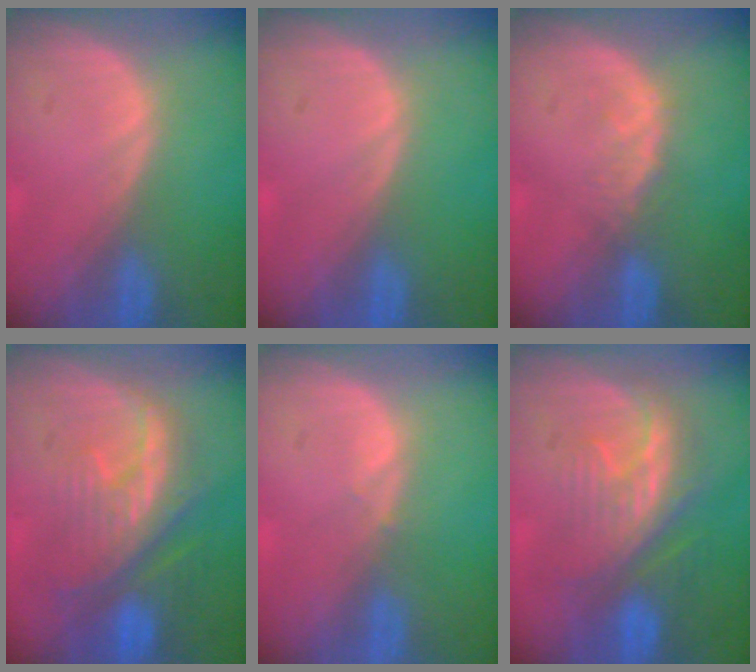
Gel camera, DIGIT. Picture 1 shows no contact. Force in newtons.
{"total": 0.0}
{"total": 1.9, "press": 1.9, "slide": 0.3}
{"total": 10.1, "press": 8.9, "slide": 4.7}
{"total": 0.5, "press": 0.5, "slide": 0.2}
{"total": 8.4, "press": 8.1, "slide": 1.9}